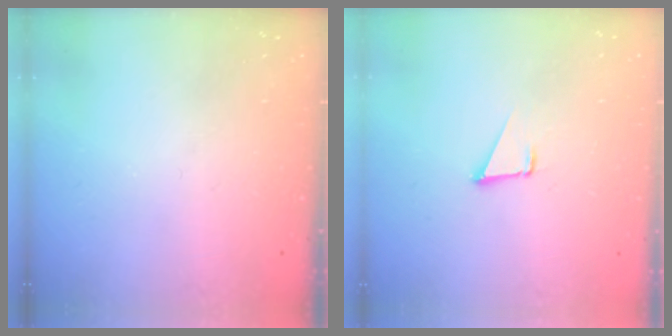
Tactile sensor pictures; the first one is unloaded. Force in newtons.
{"total": 1.6, "press": 1.5, "slide": 0.1}